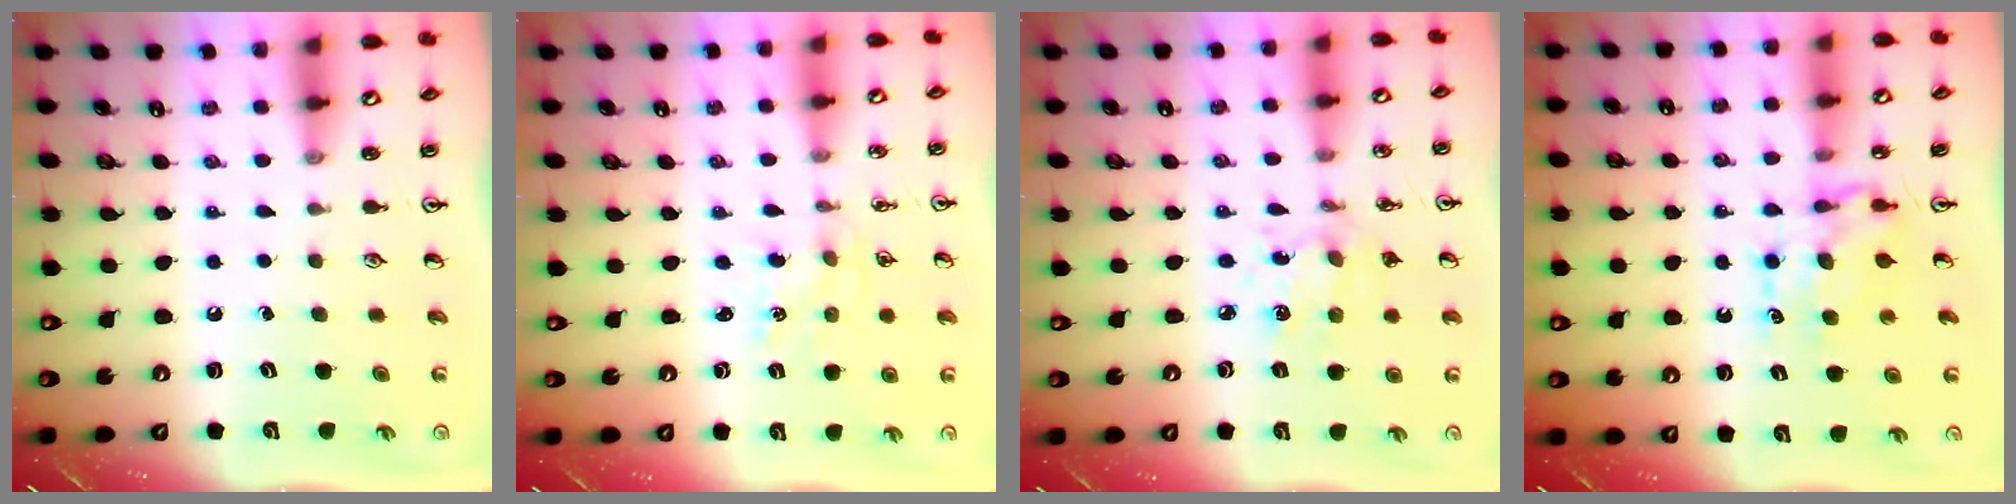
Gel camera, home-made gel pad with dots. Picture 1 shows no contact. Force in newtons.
{"total": 1.2, "press": 1.2, "slide": 0.1}
{"total": 3.1, "press": 2.9, "slide": 1.1}
{"total": 7.0, "press": 7.0, "slide": 0.6}